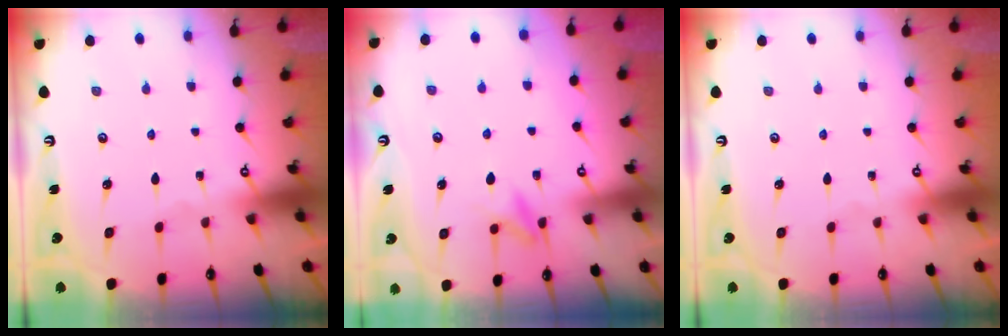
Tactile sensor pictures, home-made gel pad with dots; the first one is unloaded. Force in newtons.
{"total": 5.7, "press": 5.6, "slide": 0.7}
{"total": 0.0}